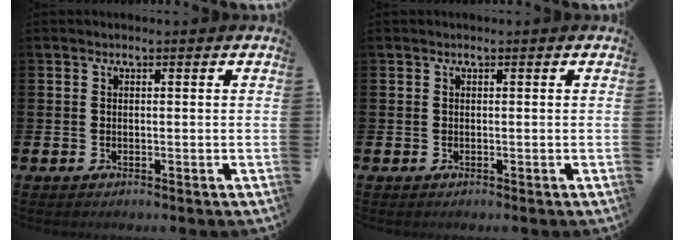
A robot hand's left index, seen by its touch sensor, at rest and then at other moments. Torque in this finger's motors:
{"motor_torque": [0.00, 0.00, 0.00, 0.00]}